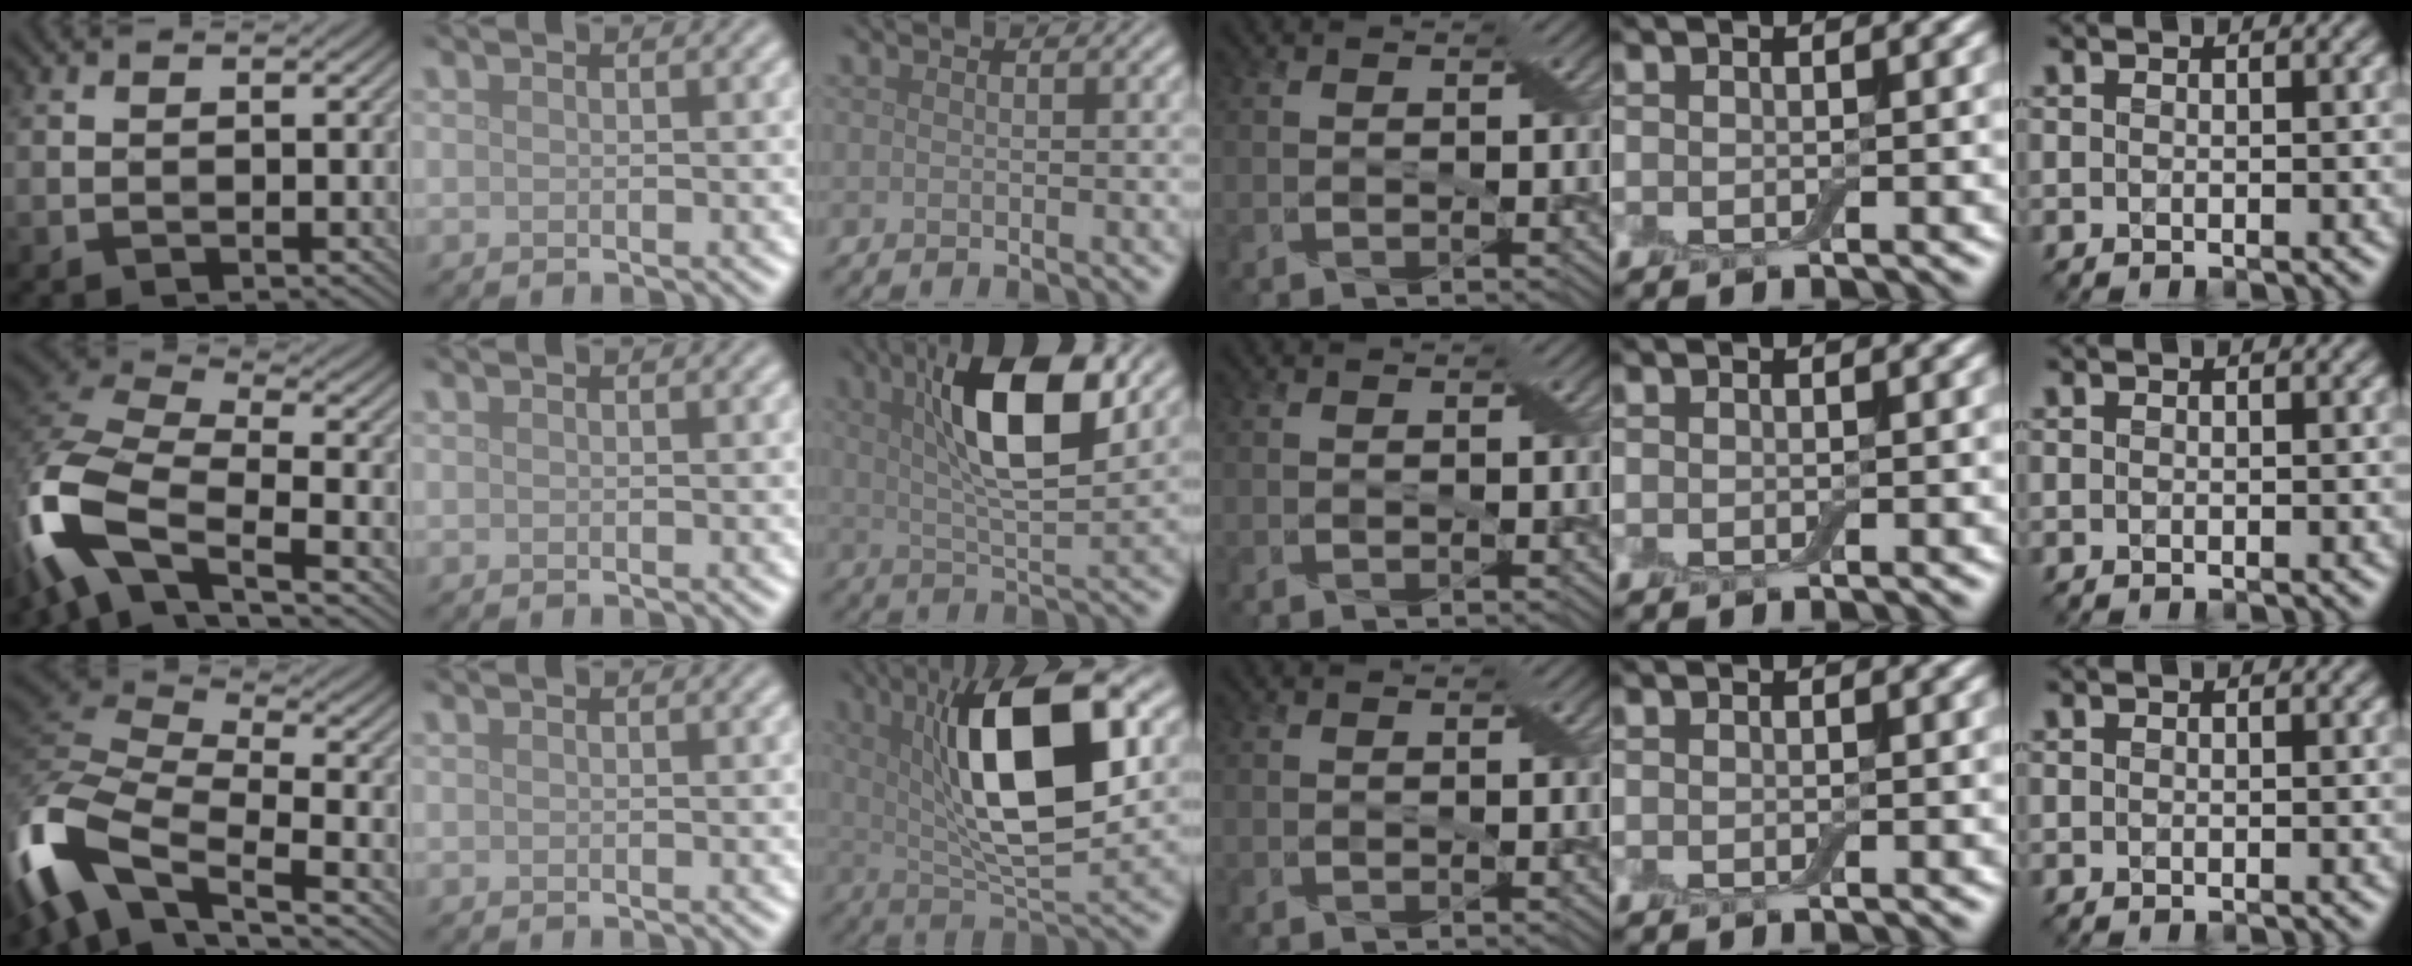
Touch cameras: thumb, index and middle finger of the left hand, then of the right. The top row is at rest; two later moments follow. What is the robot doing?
{"motion": "open", "object": "airpods case & airpods"}